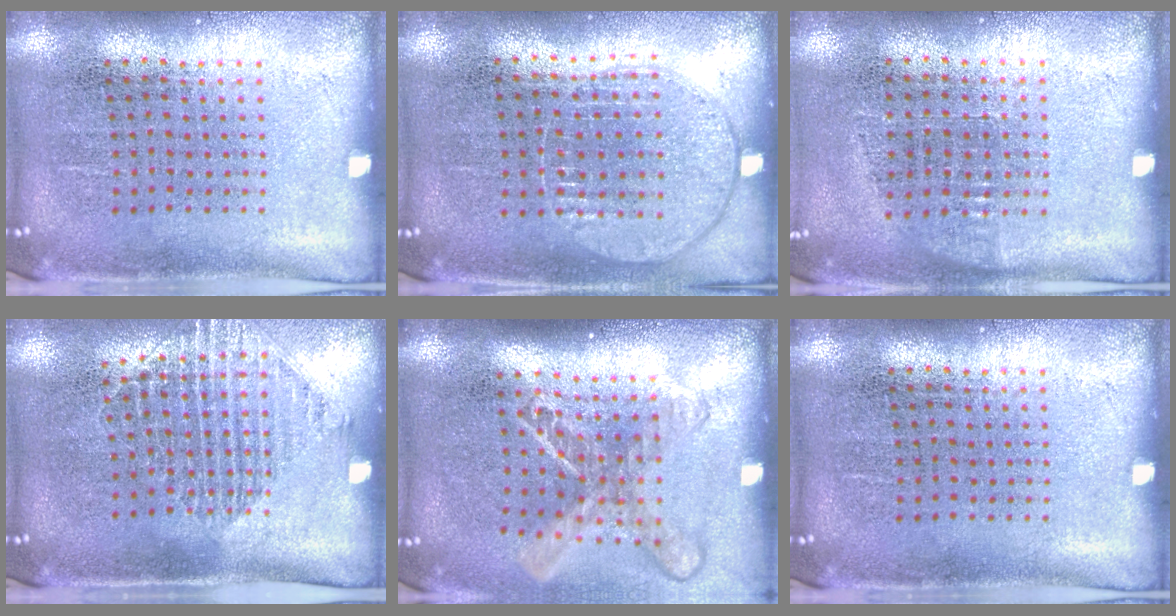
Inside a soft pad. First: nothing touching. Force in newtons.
{"total": 1.0, "press": 0.9, "slide": 0.3}
{"total": 0.7, "press": 0.7, "slide": 0.4}
{"total": 1.4, "press": 1.2, "slide": 0.9}
{"total": 1.8, "press": 1.3, "slide": 1.2}
{"total": 0.0}